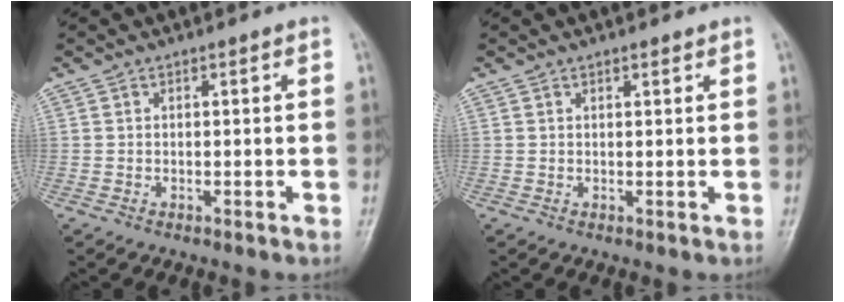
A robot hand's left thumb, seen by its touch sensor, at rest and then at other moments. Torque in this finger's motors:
{"motor_torque": [-0.35, -0.11, -0.16, 0.02, 0.08]}